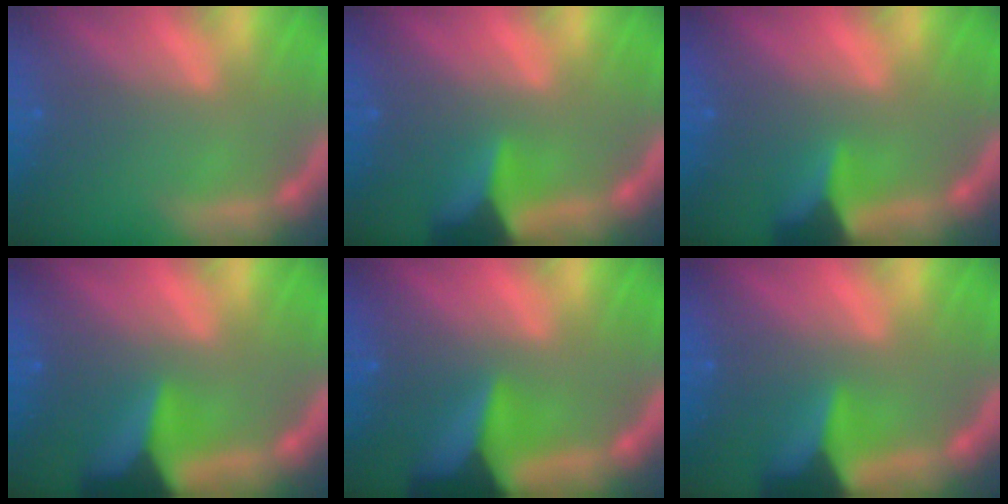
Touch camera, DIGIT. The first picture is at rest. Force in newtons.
{"total": 5.4}
{"total": 4.4}
{"total": 7.9}
{"total": 9.4}
{"total": 6.5}